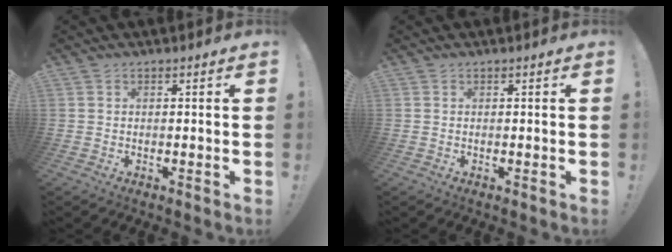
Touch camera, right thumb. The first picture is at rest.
{"total": 0.0}